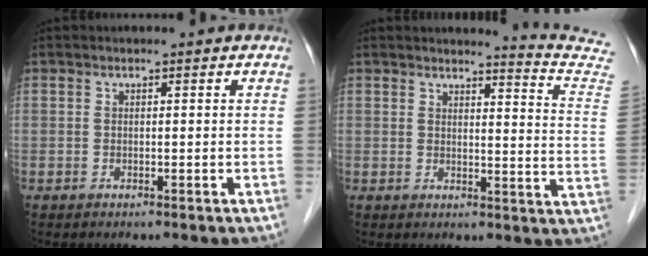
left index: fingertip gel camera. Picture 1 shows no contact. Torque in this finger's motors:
{"motor_torque": [0.66, -1.35, 0.03, -0.02]}